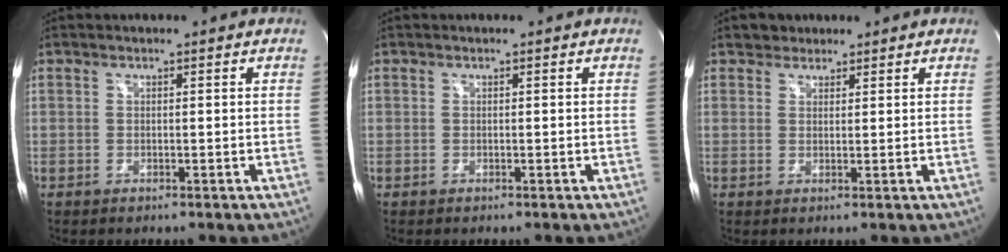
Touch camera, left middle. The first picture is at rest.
{"total": 0.0}
{"total": 2.1, "force": [1.6, 1.4, 0.0], "torque": [0.002, 0.011, 0.022]}